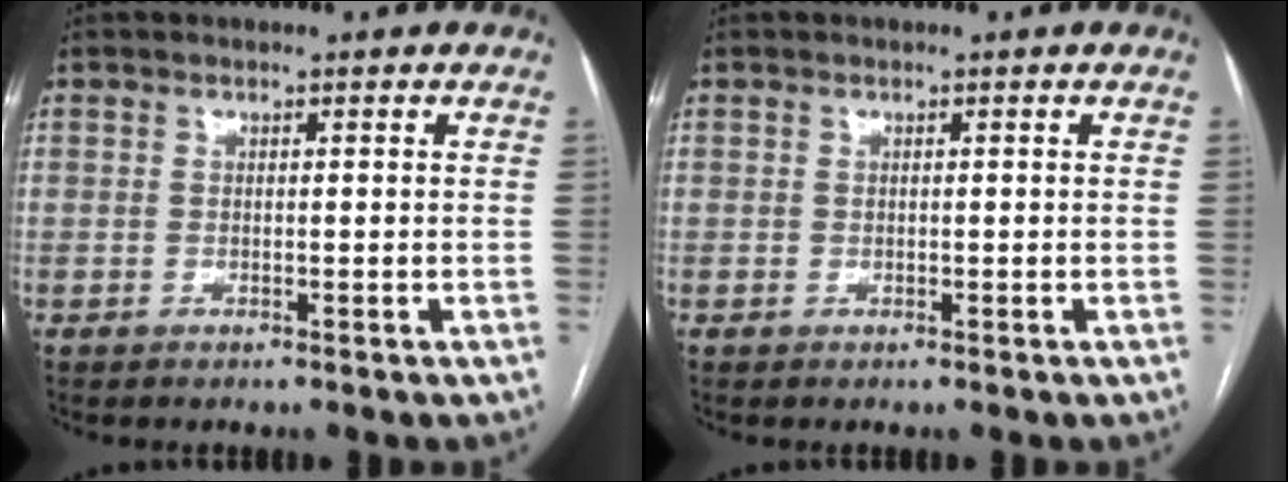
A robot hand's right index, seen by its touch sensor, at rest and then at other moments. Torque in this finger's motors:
{"motor_torque": [-0.33, -0.14, -0.11, -0.01]}